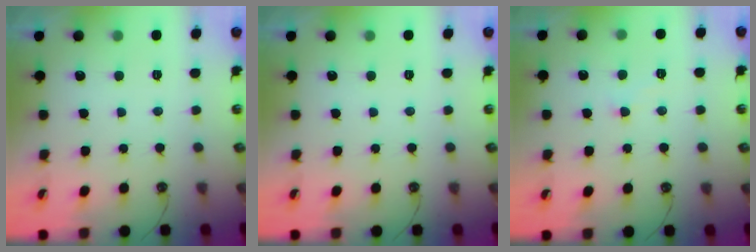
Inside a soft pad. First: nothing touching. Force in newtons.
{"total": 0.0}
{"total": 0.5, "press": 0.2, "slide": 0.5}